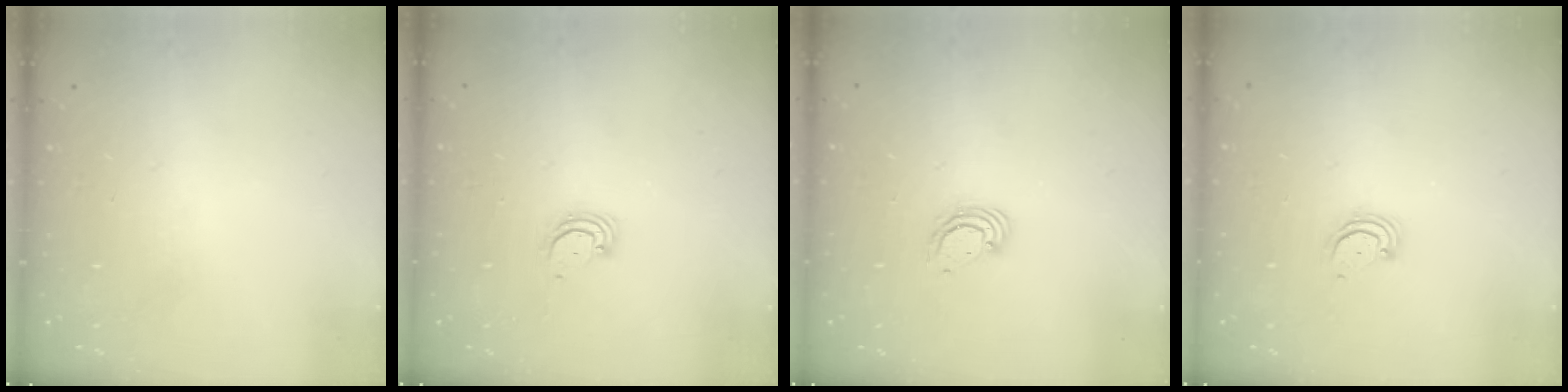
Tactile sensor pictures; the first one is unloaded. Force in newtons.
{"total": 2.8, "press": 2.8, "slide": 0.2}
{"total": 3.8, "press": 3.8, "slide": 0.1}
{"total": 2.5, "press": 2.5, "slide": 0.3}